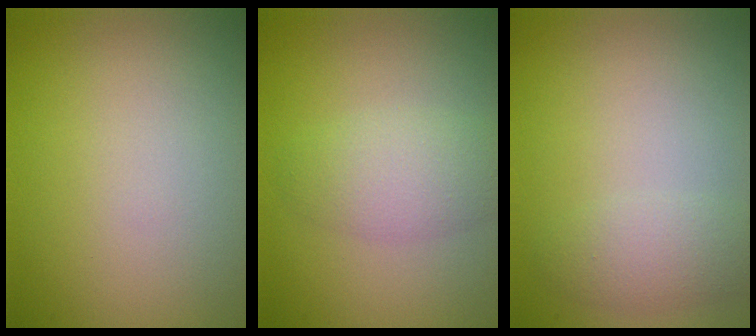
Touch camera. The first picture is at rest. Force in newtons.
{"total": 3.1, "press": 3.1, "slide": 0.1}
{"total": 2.1, "press": 2.1, "slide": 0.1}